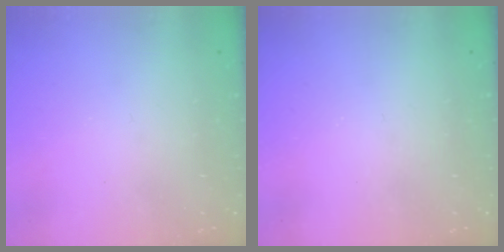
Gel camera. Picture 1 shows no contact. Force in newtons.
{"total": 0.0}